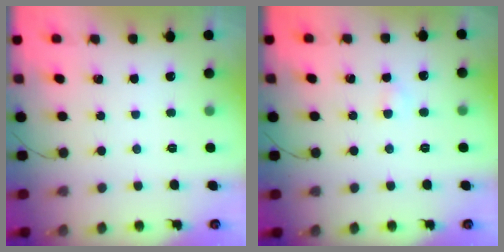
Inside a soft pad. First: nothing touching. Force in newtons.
{"total": 2.5, "press": 2.3, "slide": 0.9}